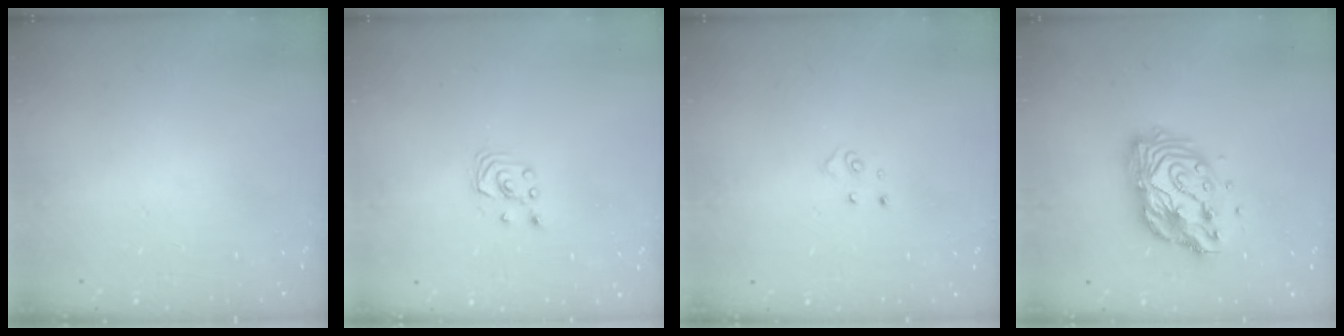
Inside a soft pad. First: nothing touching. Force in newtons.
{"total": 1.8, "press": 1.8, "slide": 0.2}
{"total": 4.3, "press": 4.3, "slide": 0.4}
{"total": 13.4, "press": 13.4, "slide": 1.2}